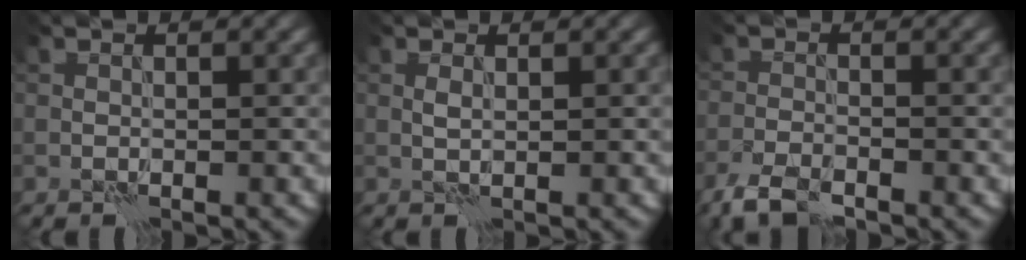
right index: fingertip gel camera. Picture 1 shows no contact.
{"total": 0.6, "force": [0.1, 0.2, 0.5], "torque": [-0.014, 0.001, 0.002]}
{"total": 3.5, "force": [-2.8, 1.2, 1.8], "torque": [-0.034, -0.005, -0.064]}